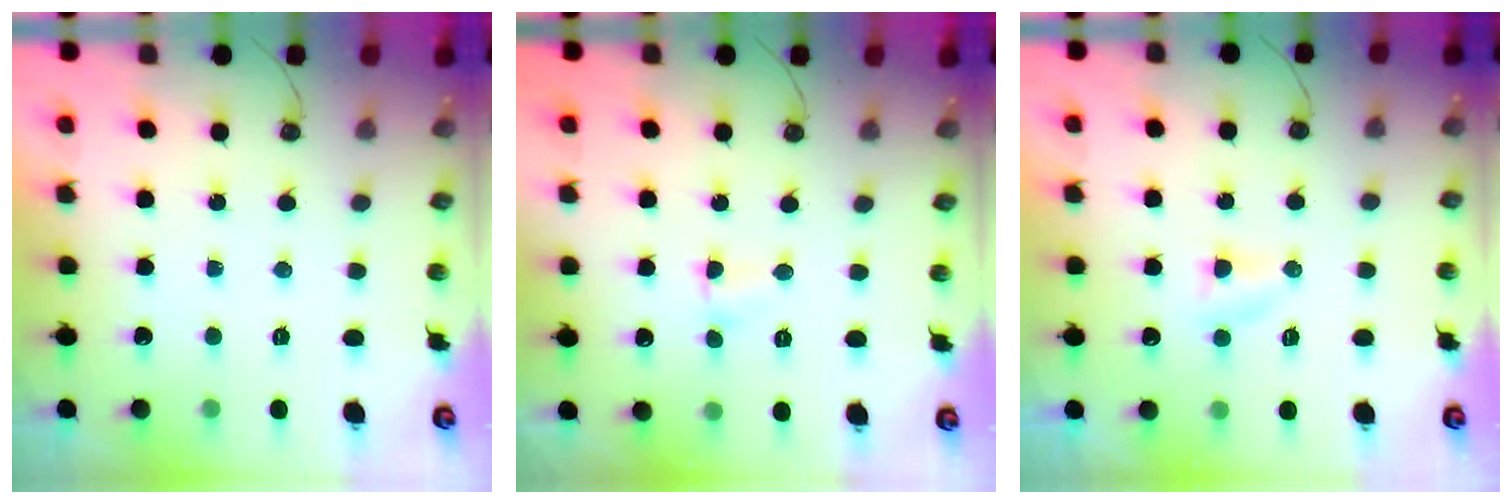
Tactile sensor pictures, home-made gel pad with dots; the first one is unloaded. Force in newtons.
{"total": 1.7, "press": 1.6, "slide": 0.4}
{"total": 3.0, "press": 3.0, "slide": 0.3}